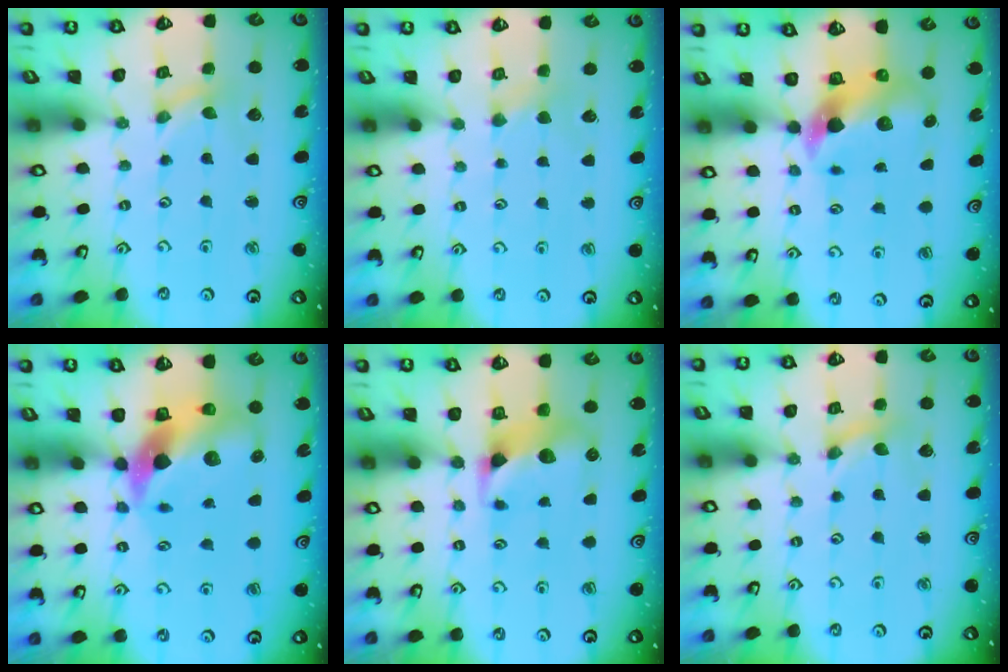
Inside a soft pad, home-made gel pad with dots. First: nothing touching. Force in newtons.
{"total": 2.4, "press": 2.3, "slide": 0.3}
{"total": 7.6, "press": 7.5, "slide": 1.1}
{"total": 12.5, "press": 12.4, "slide": 1.9}
{"total": 6.9, "press": 6.8, "slide": 0.6}
{"total": 0.0}